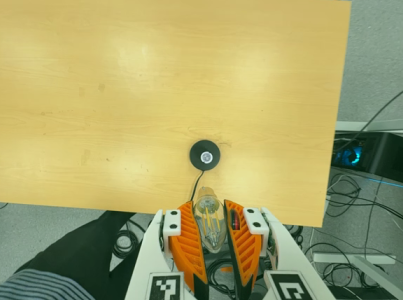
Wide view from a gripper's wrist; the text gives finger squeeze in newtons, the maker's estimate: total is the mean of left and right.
{"total": 20.5, "left": 25.0, "right": 15.9}